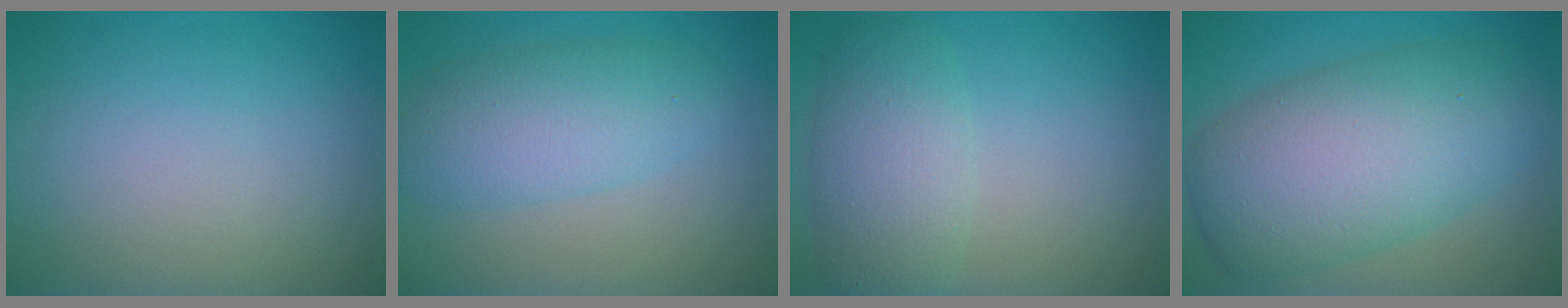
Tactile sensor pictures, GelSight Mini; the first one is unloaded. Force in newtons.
{"total": 4.9, "press": 4.9, "slide": 0.2}
{"total": 4.6, "press": 4.6, "slide": 0.2}
{"total": 10.4, "press": 10.4, "slide": 0.4}